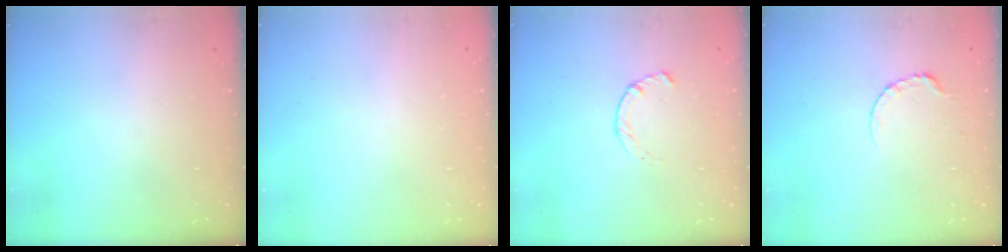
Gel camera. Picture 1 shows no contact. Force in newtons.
{"total": 2.4, "press": 2.4, "slide": 0.2}
{"total": 2.2, "press": 2.2, "slide": 0.4}
{"total": 3.9, "press": 3.8, "slide": 0.5}